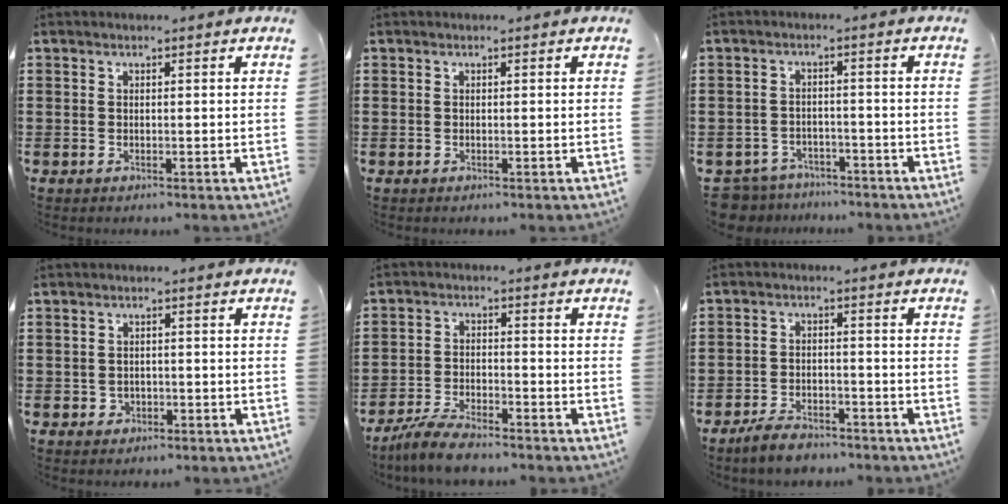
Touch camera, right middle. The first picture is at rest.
{"total": 0.0}
{"total": 4.0, "force": [-3.9, 0.8, 0.0], "torque": [-0.023, -0.004, -0.088]}
{"total": 1.2, "force": [-0.7, 1.0, 0.3], "torque": [-0.011, 0.000, -0.017]}
{"total": 5.3, "force": [-4.8, 0.6, 2.1], "torque": [-0.056, -0.006, -0.098]}
{"total": 4.0, "force": [-3.7, 1.0, 1.2], "torque": [-0.029, 0.006, -0.075]}